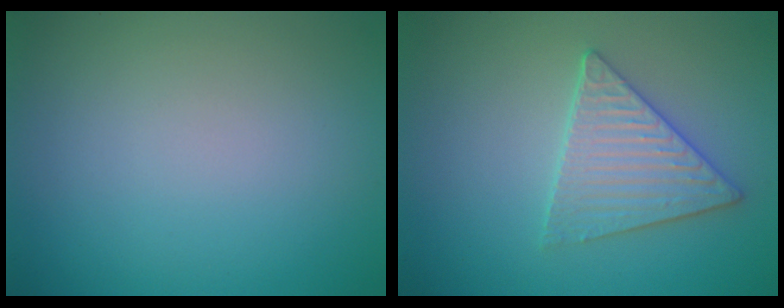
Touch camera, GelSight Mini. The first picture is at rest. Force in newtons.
{"total": 3.5, "press": 3.4, "slide": 0.9}